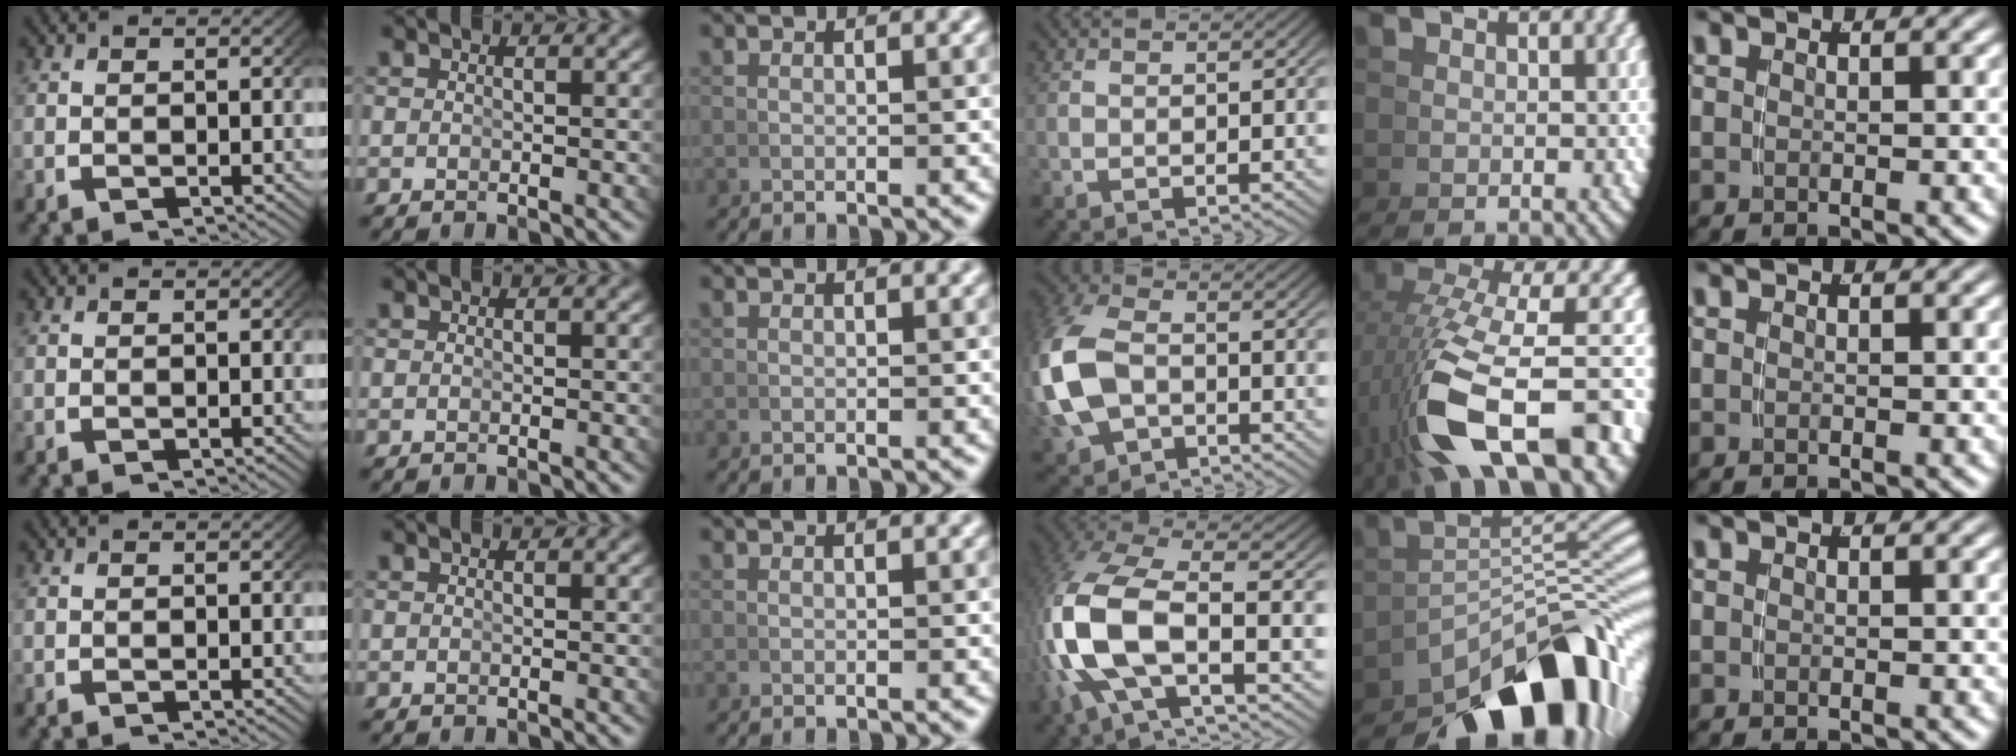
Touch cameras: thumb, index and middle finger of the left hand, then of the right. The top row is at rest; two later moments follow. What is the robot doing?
{"motion": "grasp_and_lifting", "object": "coin"}